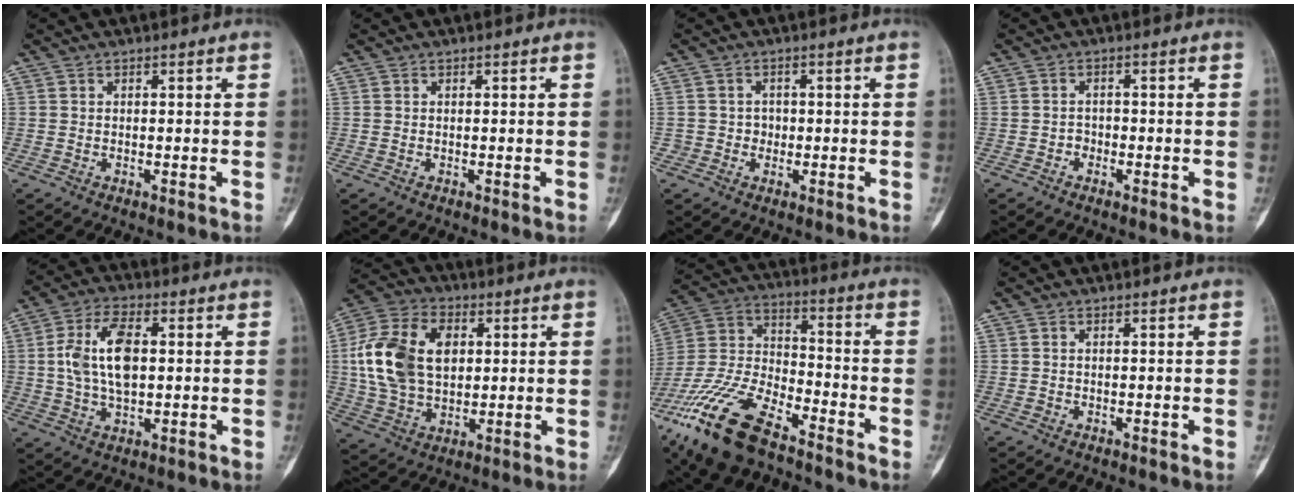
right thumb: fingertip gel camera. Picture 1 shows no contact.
{"total": 0.0}
{"total": 2.1, "force": [-0.3, 2.1, 0.3], "torque": [0.012, 0.010, -0.009]}
{"total": 1.5, "force": [-0.9, 1.2, 0.4], "torque": [-0.001, 0.006, -0.021]}
{"total": 11.7, "force": [1.1, 6.2, 9.8], "torque": [-0.187, 0.009, 0.021]}
{"total": 18.0, "force": [2.6, 12.0, 13.1], "torque": [-0.239, 0.009, 0.049]}
{"total": 20.3, "force": [-13.4, 7.9, 13.0], "torque": [-0.284, 0.039, -0.256]}
{"total": 0.5, "force": [-0.3, 0.4, 0.2], "torque": [-0.001, 0.002, -0.005]}